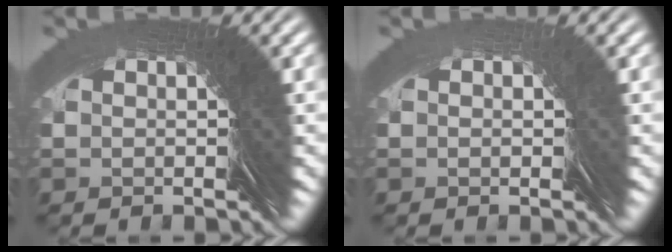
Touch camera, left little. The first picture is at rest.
{"total": 1.0, "force": [0.3, 0.4, -0.9], "torque": [0.011, 0.005, 0.002]}